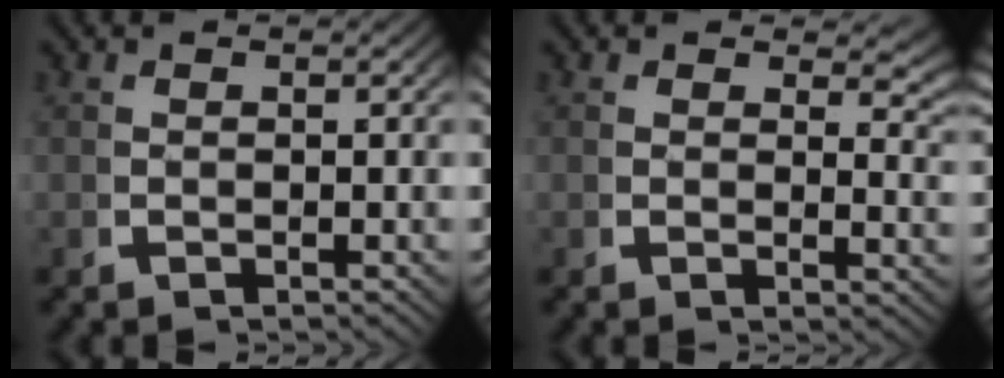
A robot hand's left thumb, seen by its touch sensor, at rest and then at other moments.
{"total": 3.3, "force": [2.1, 1.4, 2.1], "torque": [-0.007, -0.004, 0.024]}